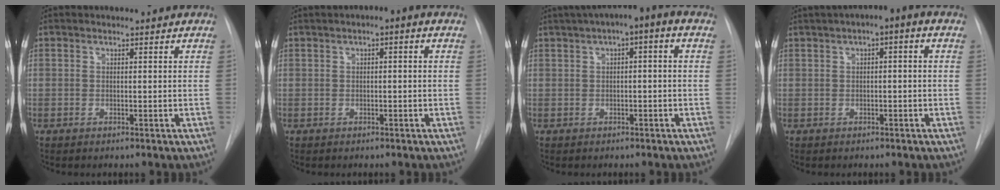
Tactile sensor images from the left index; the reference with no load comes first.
{"total": 2.3, "force": [0.7, 0.5, 2.2], "torque": [-0.029, 0.013, 0.007]}
{"total": 7.0, "force": [2.8, 1.5, 6.3], "torque": [-0.100, 0.038, 0.035]}
{"total": 5.2, "force": [1.9, 1.1, 4.7], "torque": [-0.072, 0.028, 0.022]}